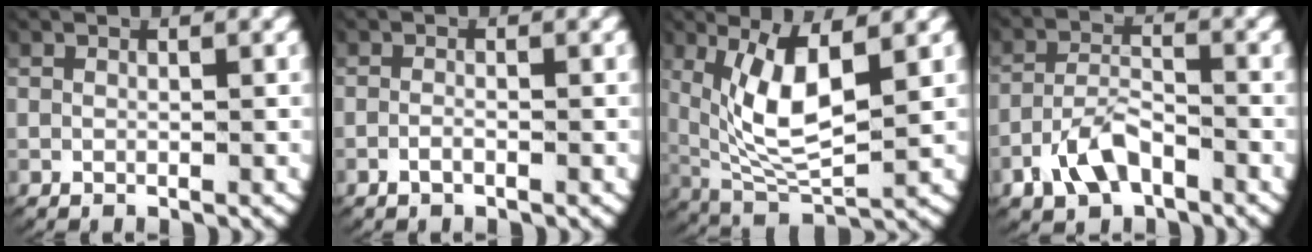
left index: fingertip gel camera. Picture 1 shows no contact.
{"total": 1.1, "force": [-0.9, 0.4, 0.6], "torque": [-0.019, -0.005, -0.016]}
{"total": 7.8, "force": [1.4, 4.1, 6.4], "torque": [-0.156, -0.026, 0.043]}
{"total": 4.4, "force": [-2.9, 2.2, 2.5], "torque": [-0.045, -0.007, -0.051]}